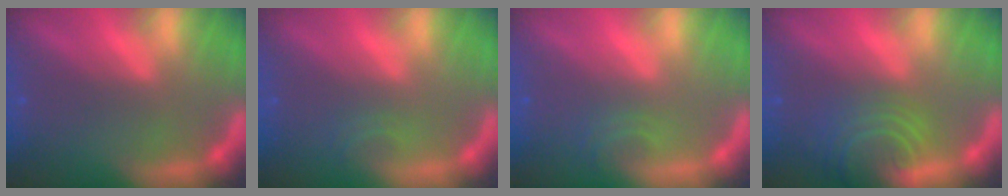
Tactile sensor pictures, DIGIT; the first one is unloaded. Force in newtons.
{"total": 0.9}
{"total": 1.4}
{"total": 6.1}